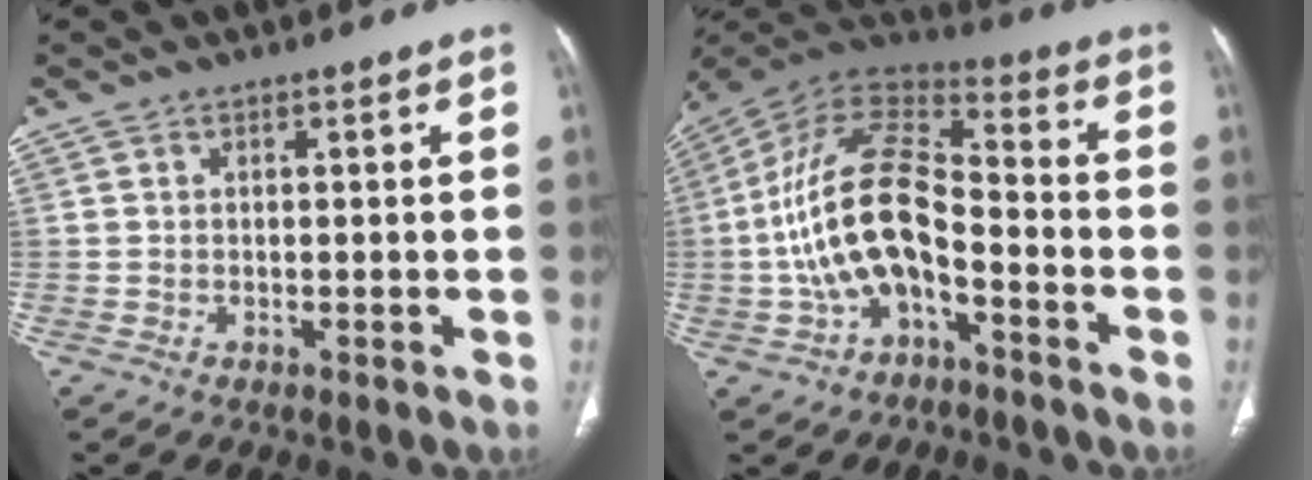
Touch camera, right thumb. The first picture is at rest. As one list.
[{"total": 17.5, "force": [-4.8, 9.2, 14.1], "torque": [-0.260, 0.064, -0.090]}]